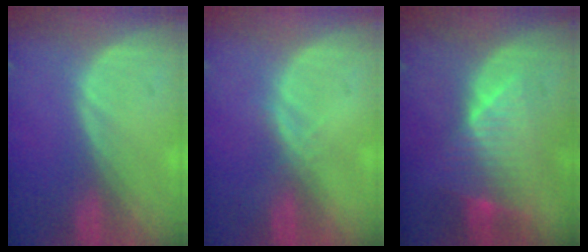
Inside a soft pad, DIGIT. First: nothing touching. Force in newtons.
{"total": 1.5, "press": 1.3, "slide": 0.8}
{"total": 8.0, "press": 6.9, "slide": 4.0}